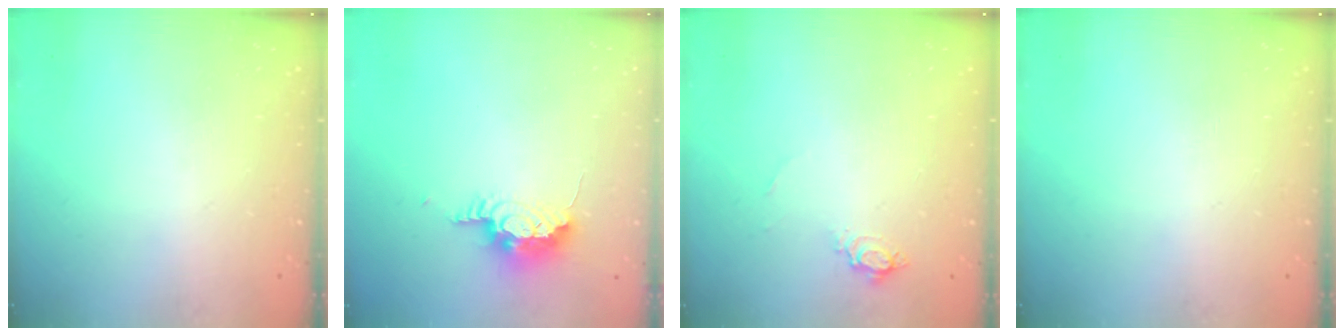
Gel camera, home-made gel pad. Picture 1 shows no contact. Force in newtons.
{"total": 15.3, "press": 10.2, "slide": 11.4}
{"total": 6.9, "press": 6.8, "slide": 0.7}
{"total": 0.0}